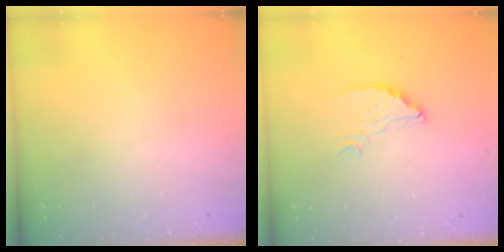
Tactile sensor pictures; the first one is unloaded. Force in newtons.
{"total": 3.6, "press": 3.6, "slide": 0.2}